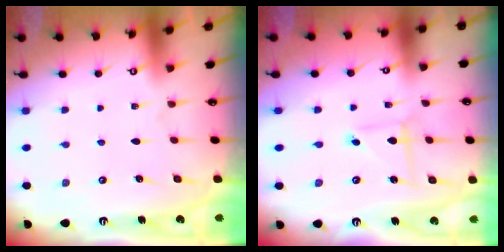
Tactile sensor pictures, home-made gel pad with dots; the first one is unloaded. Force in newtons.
{"total": 2.4, "press": 2.4, "slide": 0.2}